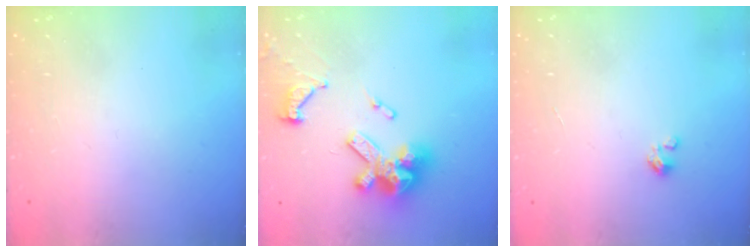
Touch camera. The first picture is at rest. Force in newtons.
{"total": 15.2, "press": 15.1, "slide": 1.8}
{"total": 0.0}